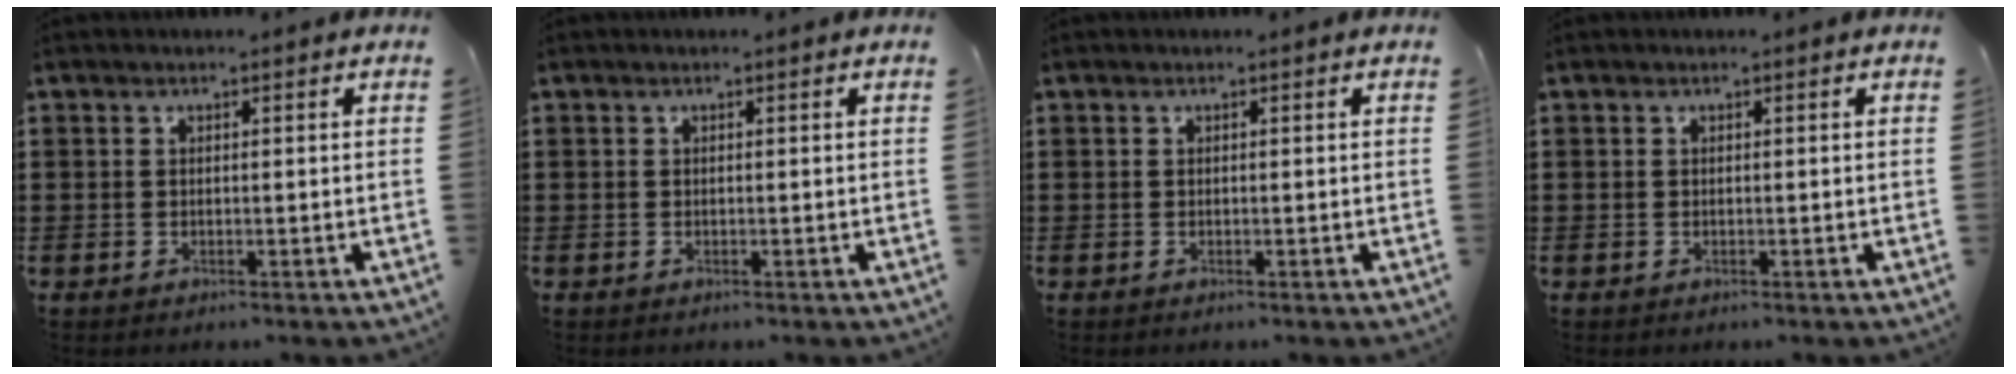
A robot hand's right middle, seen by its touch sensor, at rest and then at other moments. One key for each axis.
{"total": 0.0}
{"total": 0.0}
{"total": 0.0}